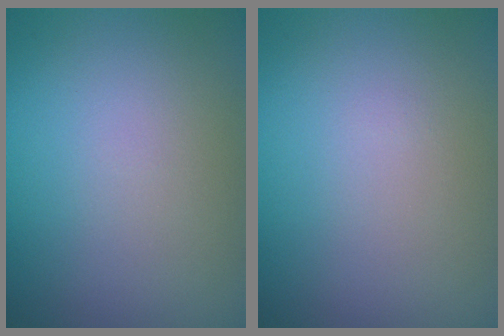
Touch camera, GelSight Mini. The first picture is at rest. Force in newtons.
{"total": 0.0}